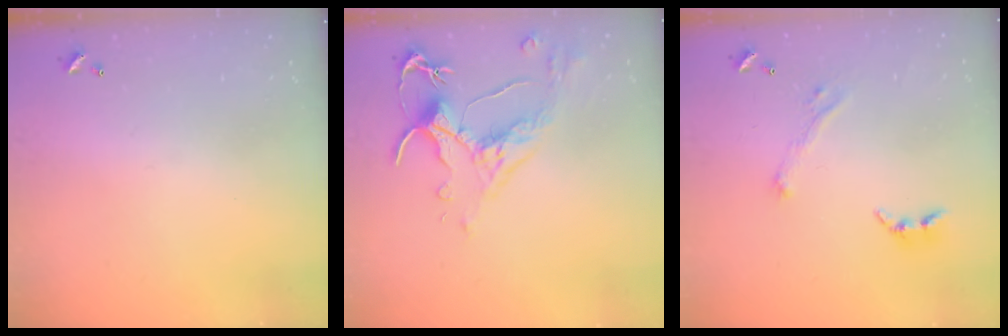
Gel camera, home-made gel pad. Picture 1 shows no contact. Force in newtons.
{"total": 2.6, "press": 2.2, "slide": 1.3}
{"total": 2.9, "press": 2.8, "slide": 0.8}